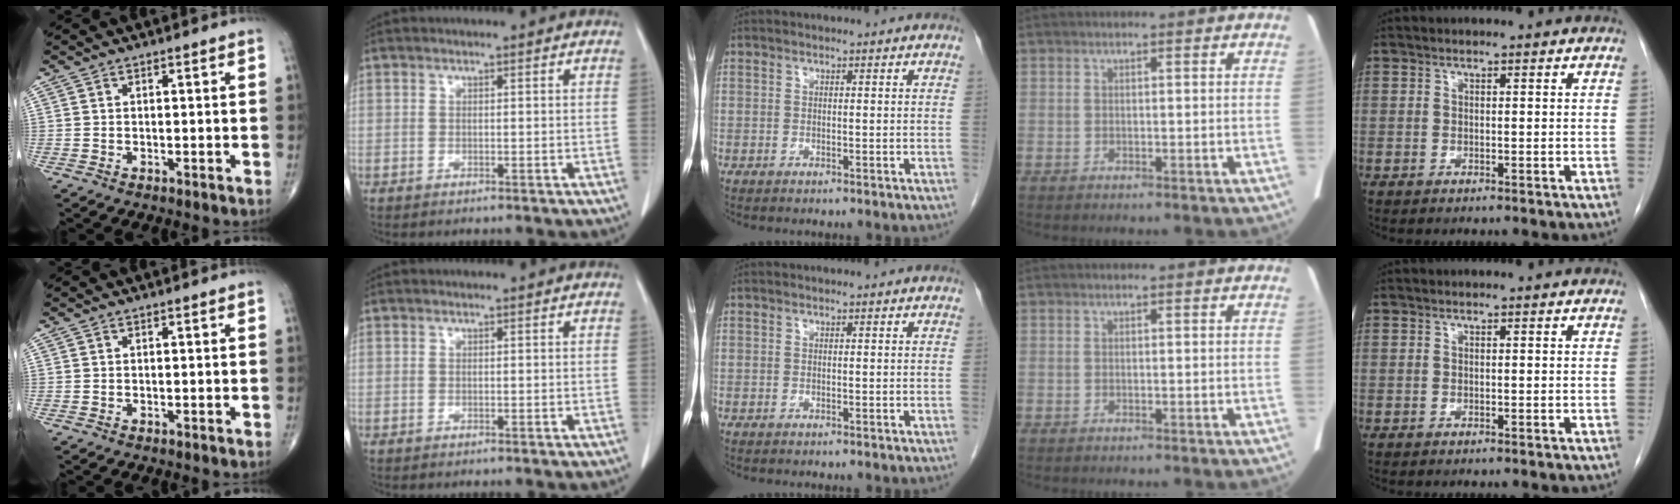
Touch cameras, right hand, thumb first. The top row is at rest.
{}